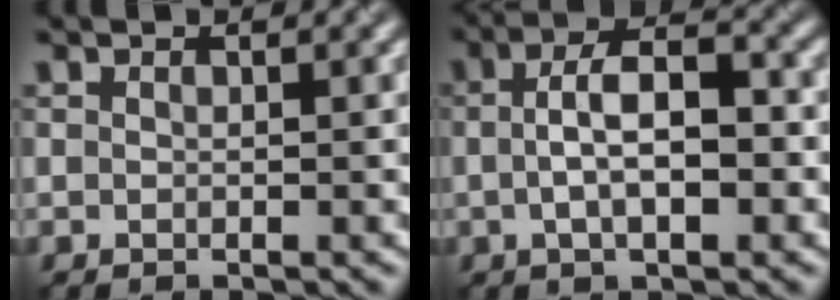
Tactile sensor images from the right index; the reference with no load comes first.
{"total": 4.7, "force": [-0.7, 1.6, 4.4], "torque": [-0.076, 0.011, 0.001]}